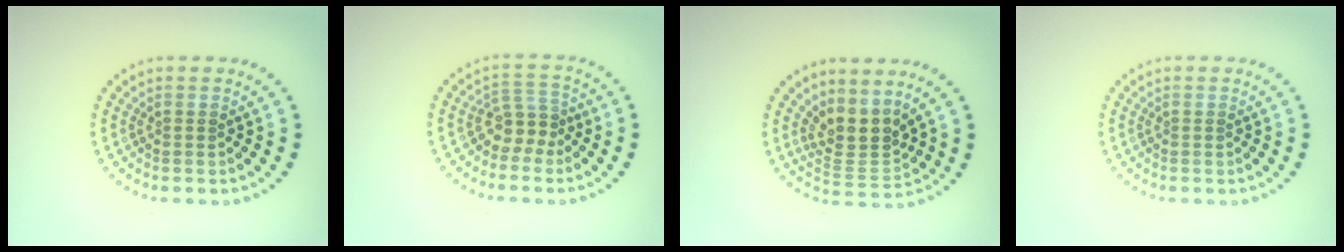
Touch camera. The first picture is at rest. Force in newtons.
{"total": 2.7, "press": 1.9, "slide": 1.9}
{"total": 3.6, "press": 2.7, "slide": 2.4}
{"total": 0.0}